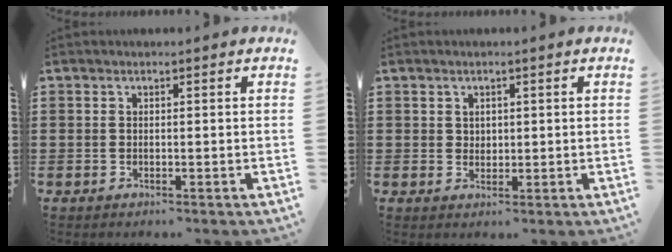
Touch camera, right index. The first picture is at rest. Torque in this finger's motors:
{"motor_torque": [-0.53, 1.08, 0.02, -0.01]}